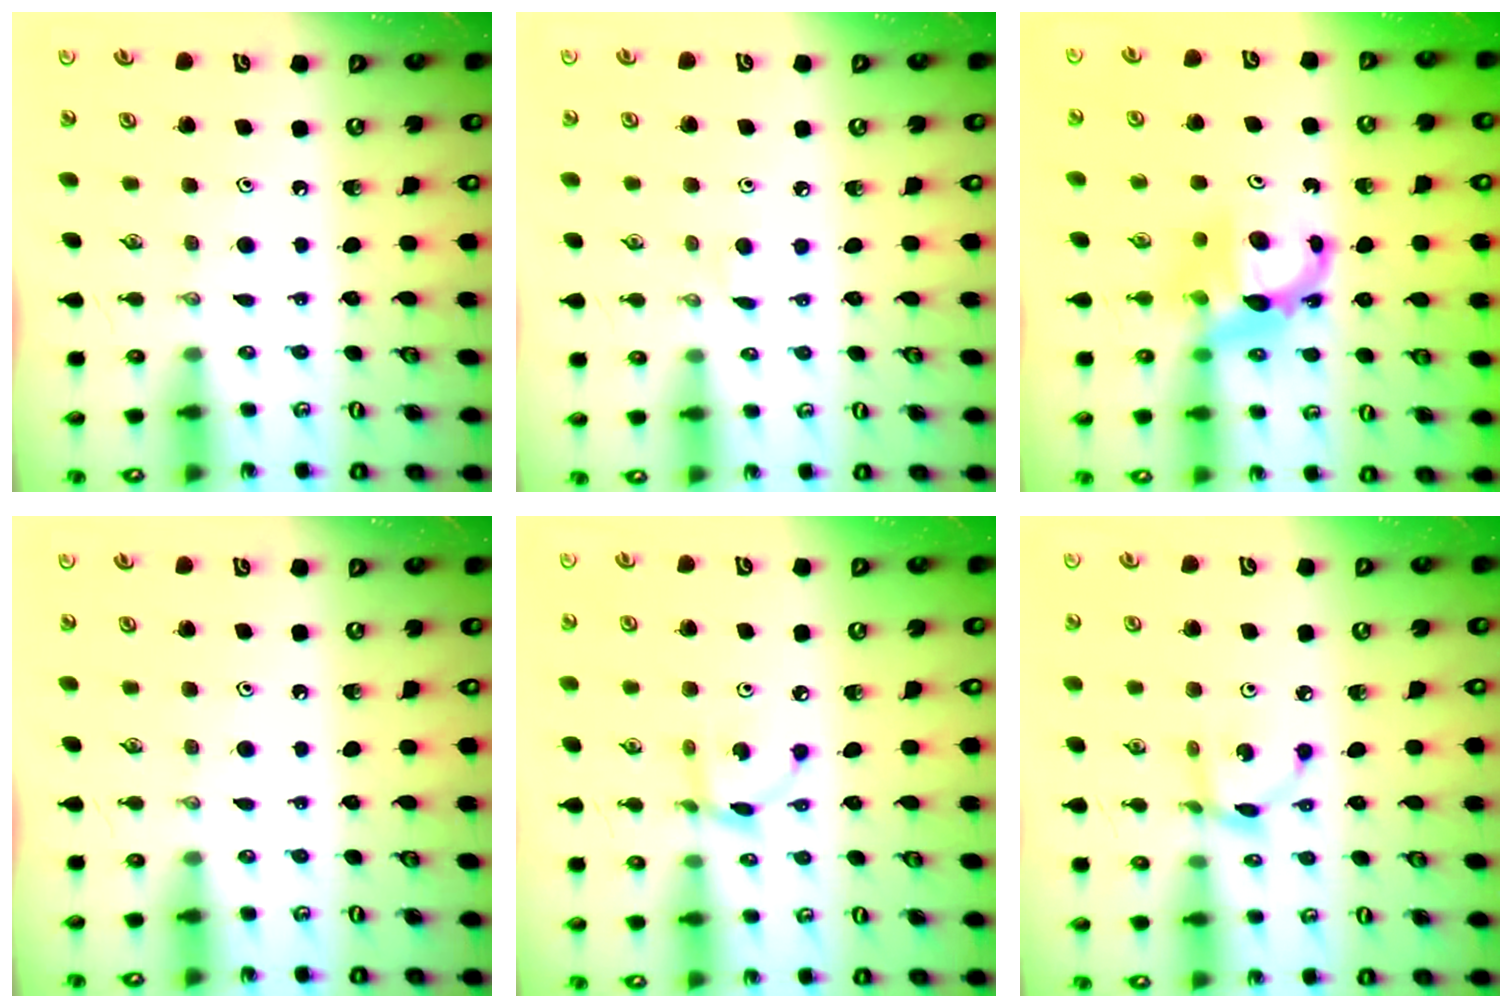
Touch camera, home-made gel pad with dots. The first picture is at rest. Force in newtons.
{"total": 2.1, "press": 2.1, "slide": 0.3}
{"total": 8.2, "press": 8.2, "slide": 0.2}
{"total": 0.0}
{"total": 5.4, "press": 5.4, "slide": 0.2}
{"total": 6.2, "press": 6.2, "slide": 0.6}